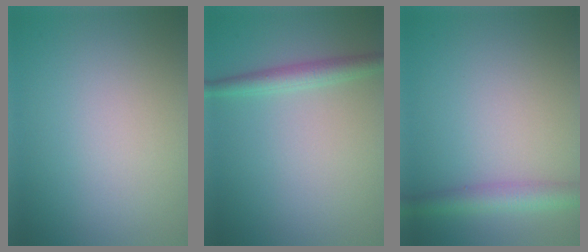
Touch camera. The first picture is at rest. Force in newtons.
{"total": 2.3, "press": 2.3, "slide": 0.1}
{"total": 3.1, "press": 3.1, "slide": 0.1}